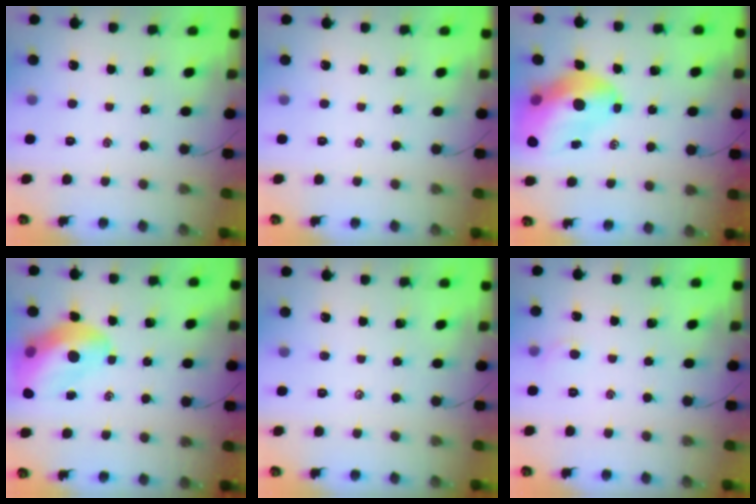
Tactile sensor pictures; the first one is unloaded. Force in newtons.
{"total": 0.0}
{"total": 15.3, "press": 14.6, "slide": 4.4}
{"total": 13.8, "press": 13.4, "slide": 3.4}
{"total": 0.0}
{"total": 2.9, "press": 2.8, "slide": 1.0}